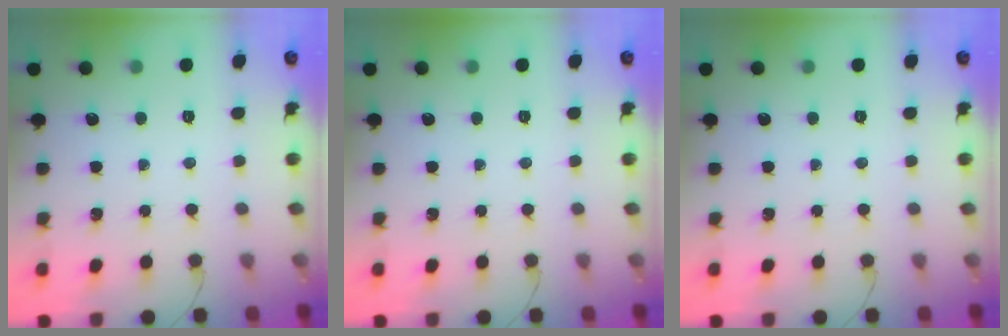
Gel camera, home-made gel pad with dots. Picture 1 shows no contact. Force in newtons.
{"total": 0.0}
{"total": 0.0}